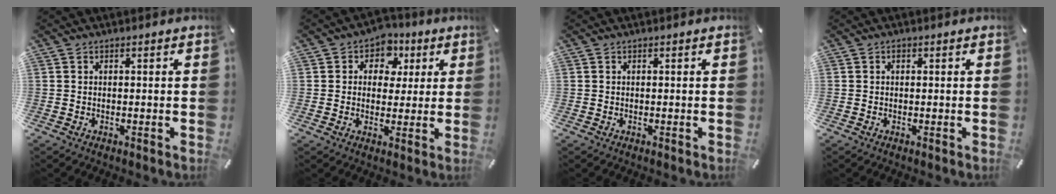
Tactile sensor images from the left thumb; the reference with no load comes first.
{"total": 7.2, "force": [1.7, 6.3, 3.1], "torque": [-0.042, -0.002, 0.024]}
{"total": 0.0}
{"total": 0.5, "force": [0.2, 0.4, 0.3], "torque": [-0.005, 0.001, 0.003]}